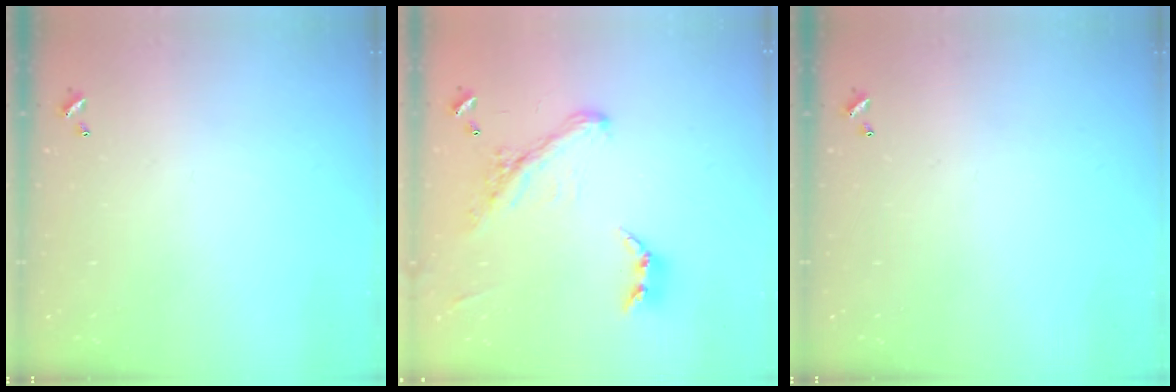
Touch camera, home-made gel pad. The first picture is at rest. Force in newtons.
{"total": 4.4, "press": 4.2, "slide": 1.3}
{"total": 0.0}